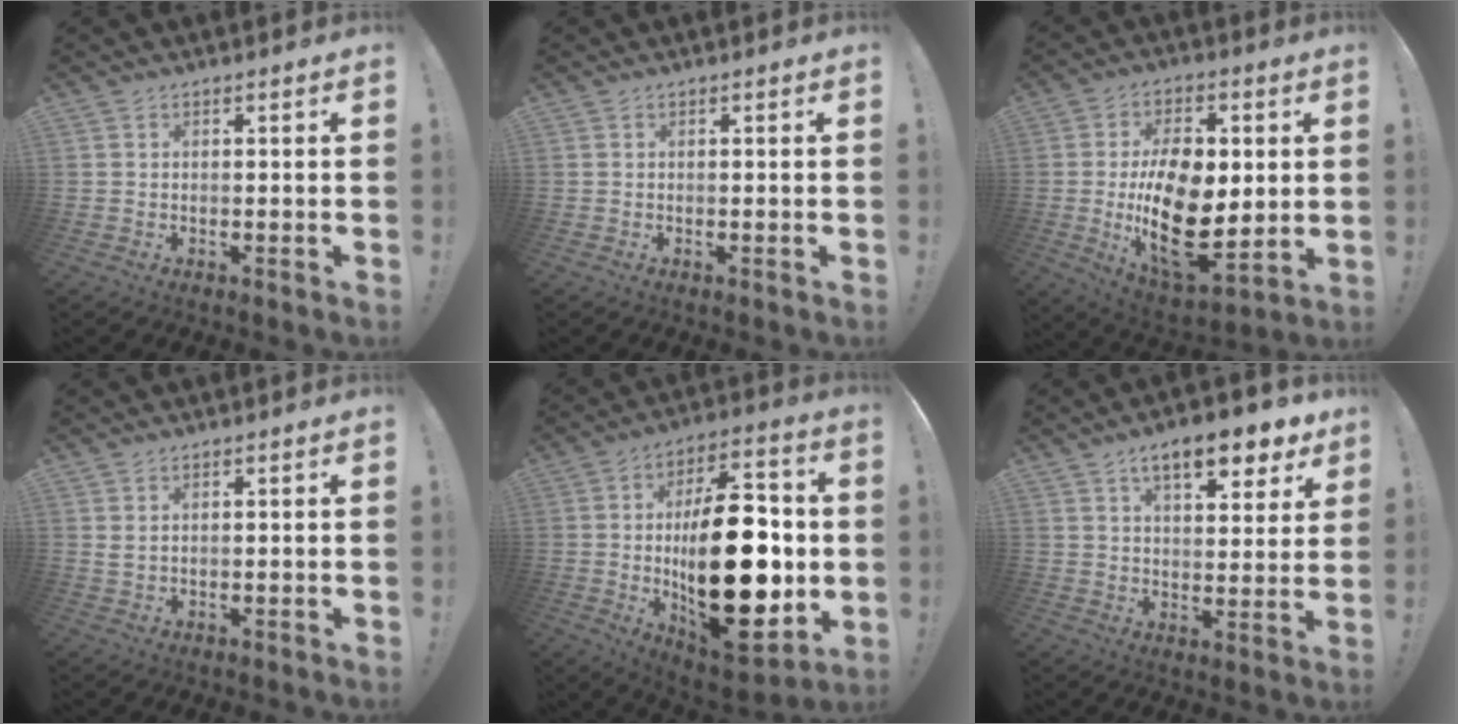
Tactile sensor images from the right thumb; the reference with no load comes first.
{"total": 0.0}
{"total": 22.0, "force": [-0.6, 12.8, 17.9], "torque": [-0.319, -0.019, -0.001]}
{"total": 1.8, "force": [1.1, 0.9, 1.1], "torque": [-0.023, 0.000, 0.022]}
{"total": 32.0, "force": [-2.1, 15.7, 27.9], "torque": [-0.465, 0.006, -0.021]}
{"total": 12.1, "force": [7.7, 4.1, 8.4], "torque": [-0.122, -0.044, 0.126]}